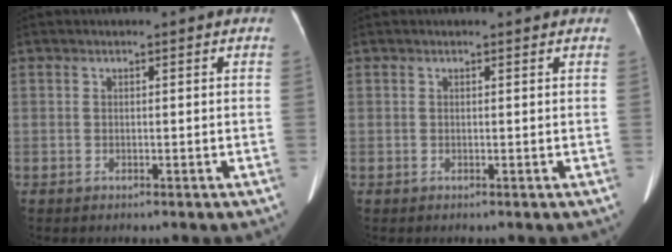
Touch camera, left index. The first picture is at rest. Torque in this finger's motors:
{"motor_torque": [0.06, -0.36, 0.00, -0.01]}